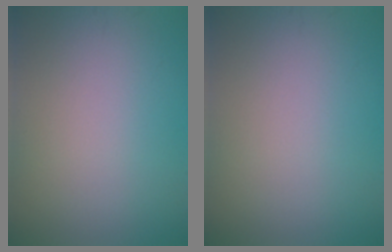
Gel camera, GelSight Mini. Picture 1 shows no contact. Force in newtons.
{"total": 0.0}